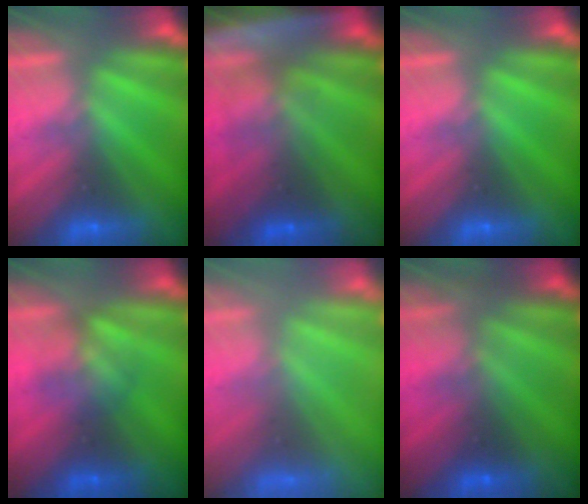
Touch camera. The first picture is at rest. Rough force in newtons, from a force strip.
{"total": 5.7}
{"total": 0.0}
{"total": 2.9}
{"total": 7.5}
{"total": 1.7}